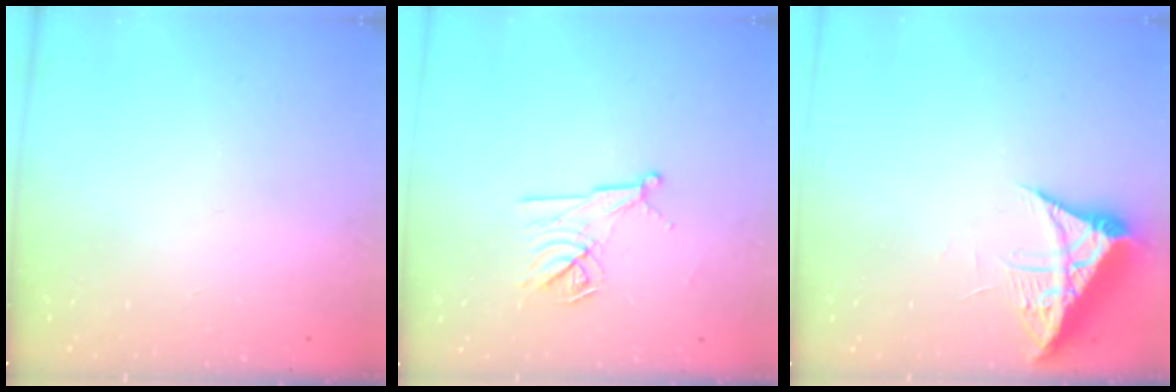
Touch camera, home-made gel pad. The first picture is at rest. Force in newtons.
{"total": 11.3, "press": 11.3, "slide": 0.4}
{"total": 8.1, "press": 8.0, "slide": 0.8}